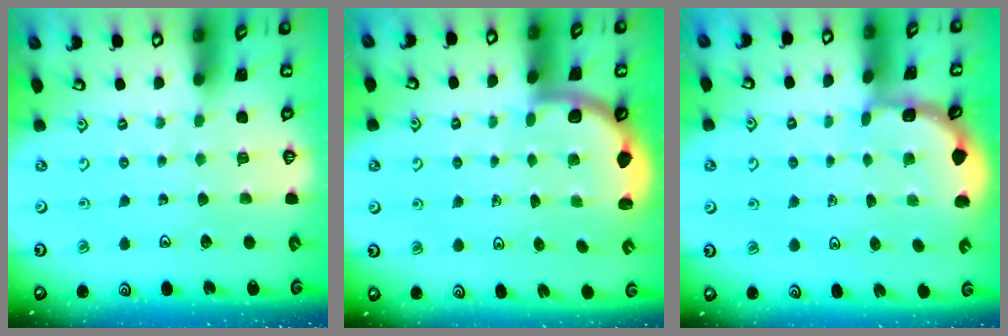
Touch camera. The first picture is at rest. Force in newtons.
{"total": 2.6, "press": 2.6, "slide": 0.4}
{"total": 1.9, "press": 1.9, "slide": 0.2}